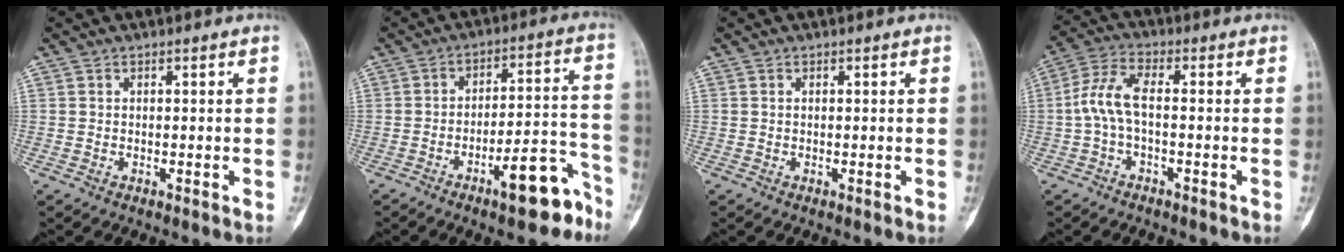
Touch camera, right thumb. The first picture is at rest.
{"total": 12.1, "force": [-7.8, 3.8, 8.5], "torque": [-0.095, 0.079, -0.116]}
{"total": 0.0}
{"total": 6.7, "force": [-0.8, 2.6, 6.1], "torque": [-0.141, 0.028, -0.024]}